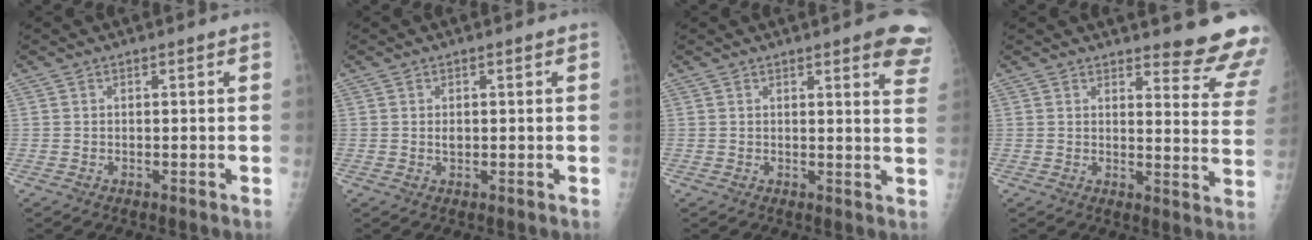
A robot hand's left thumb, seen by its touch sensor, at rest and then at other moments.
{"total": 1.2, "force": [0.2, 0.8, 0.9], "torque": [-0.012, -0.001, 0.005]}
{"total": 9.0, "force": [5.8, 2.3, 6.4], "torque": [-0.049, -0.023, 0.050]}
{"total": 13.6, "force": [12.8, 2.4, 4.1], "torque": [-0.010, -0.126, 0.126]}